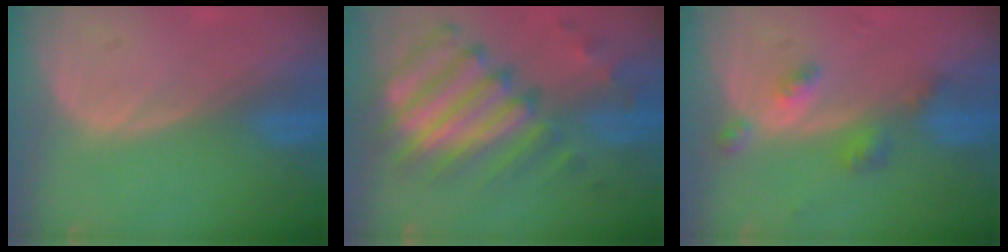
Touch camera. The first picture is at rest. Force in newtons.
{"total": 12.0, "press": 10.4, "slide": 6.0}
{"total": 4.3, "press": 4.0, "slide": 1.7}